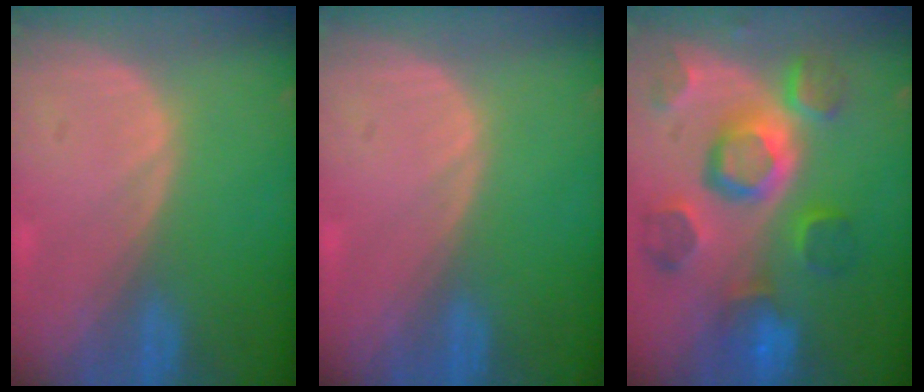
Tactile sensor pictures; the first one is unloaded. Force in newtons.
{"total": 0.0}
{"total": 11.9, "press": 10.3, "slide": 6.0}